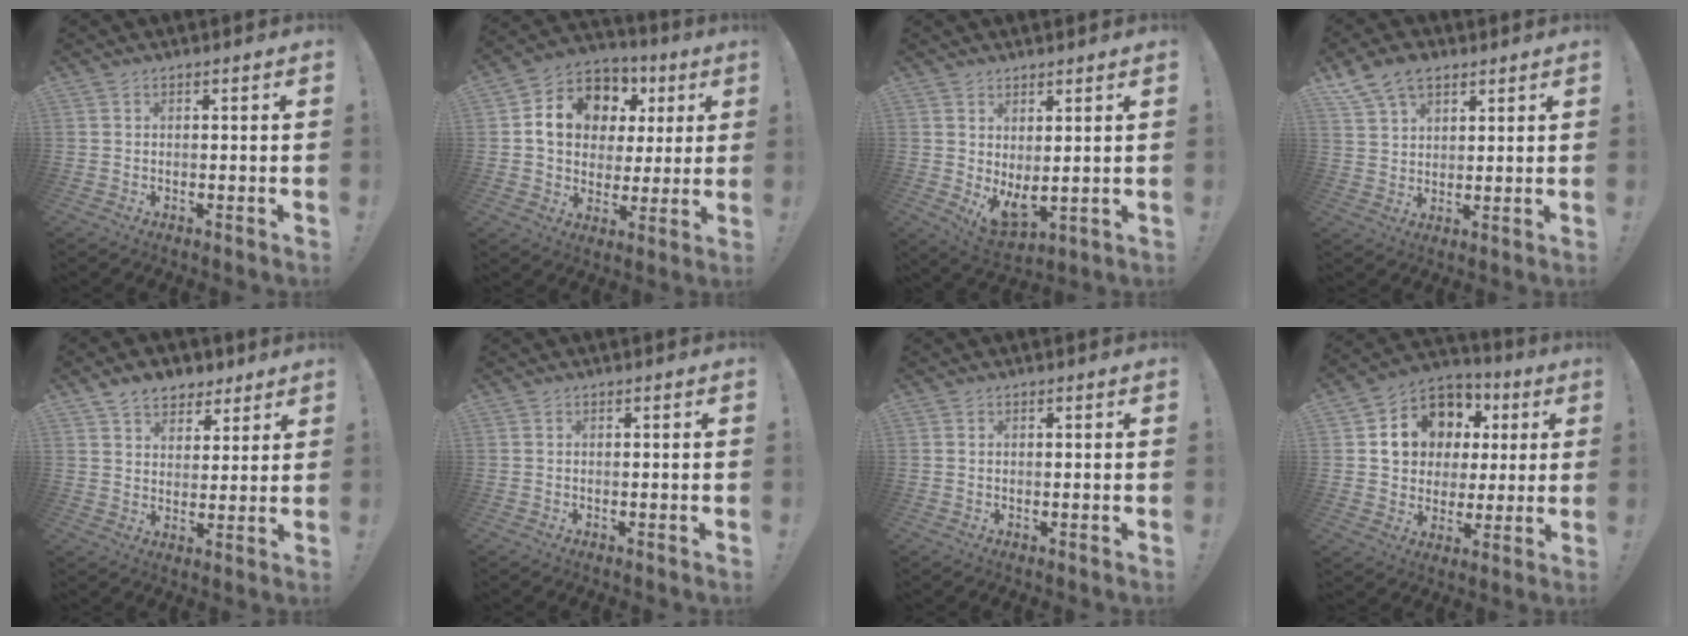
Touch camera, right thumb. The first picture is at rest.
{"total": 14.3, "force": [4.7, 11.3, 7.4], "torque": [-0.107, -0.019, 0.098]}
{"total": 5.4, "force": [2.5, 2.6, 4.1], "torque": [-0.049, -0.040, 0.054]}
{"total": 9.5, "force": [6.3, 5.8, 4.2], "torque": [-0.083, -0.021, 0.125]}
{"total": 8.7, "force": [6.1, 5.7, 2.5], "torque": [-0.042, -0.032, 0.119]}
{"total": 0.0}
{"total": 0.0}
{"total": 14.9, "force": [5.4, 12.3, 6.4], "torque": [-0.095, -0.026, 0.118]}